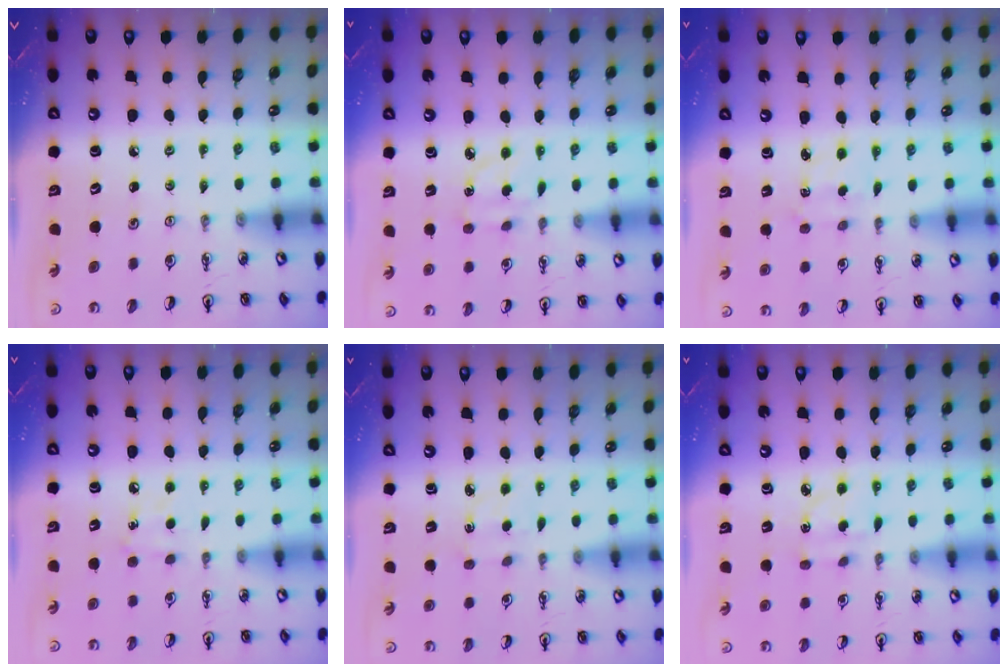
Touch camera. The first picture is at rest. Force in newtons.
{"total": 5.1, "press": 5.1, "slide": 0.6}
{"total": 2.5, "press": 2.4, "slide": 0.6}
{"total": 7.1, "press": 7.1, "slide": 0.9}
{"total": 1.8, "press": 1.7, "slide": 0.5}
{"total": 2.3, "press": 2.3, "slide": 0.2}